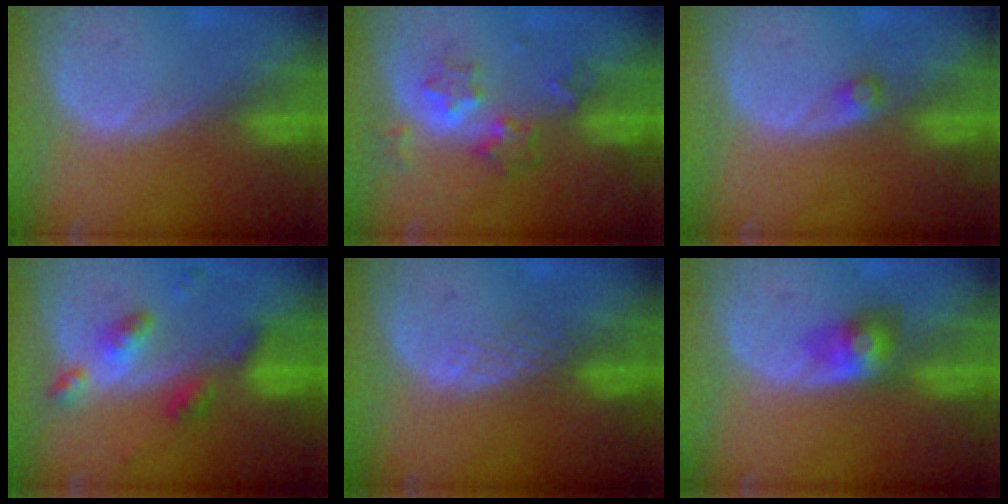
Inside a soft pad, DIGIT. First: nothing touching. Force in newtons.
{"total": 6.4, "press": 5.5, "slide": 3.2}
{"total": 1.3, "press": 1.2, "slide": 0.3}
{"total": 6.0, "press": 5.3, "slide": 2.9}
{"total": 1.6, "press": 1.6, "slide": 0.1}
{"total": 3.7, "press": 3.7, "slide": 0.2}